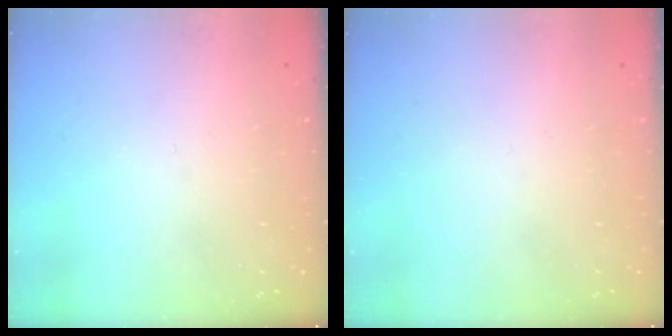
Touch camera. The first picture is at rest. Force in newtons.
{"total": 1.8, "press": 1.7, "slide": 0.1}